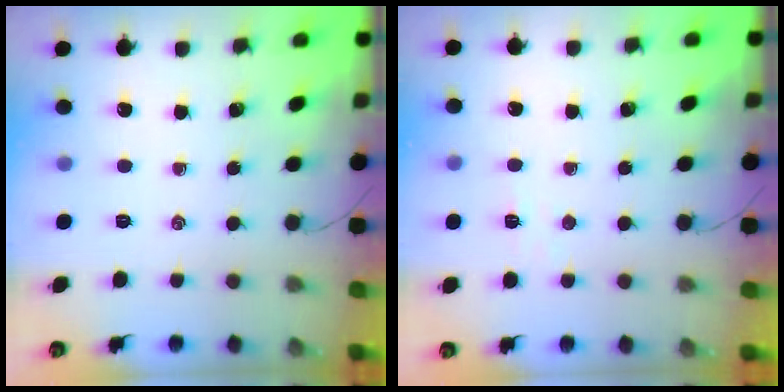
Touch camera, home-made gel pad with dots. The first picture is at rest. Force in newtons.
{"total": 2.8, "press": 2.7, "slide": 0.8}